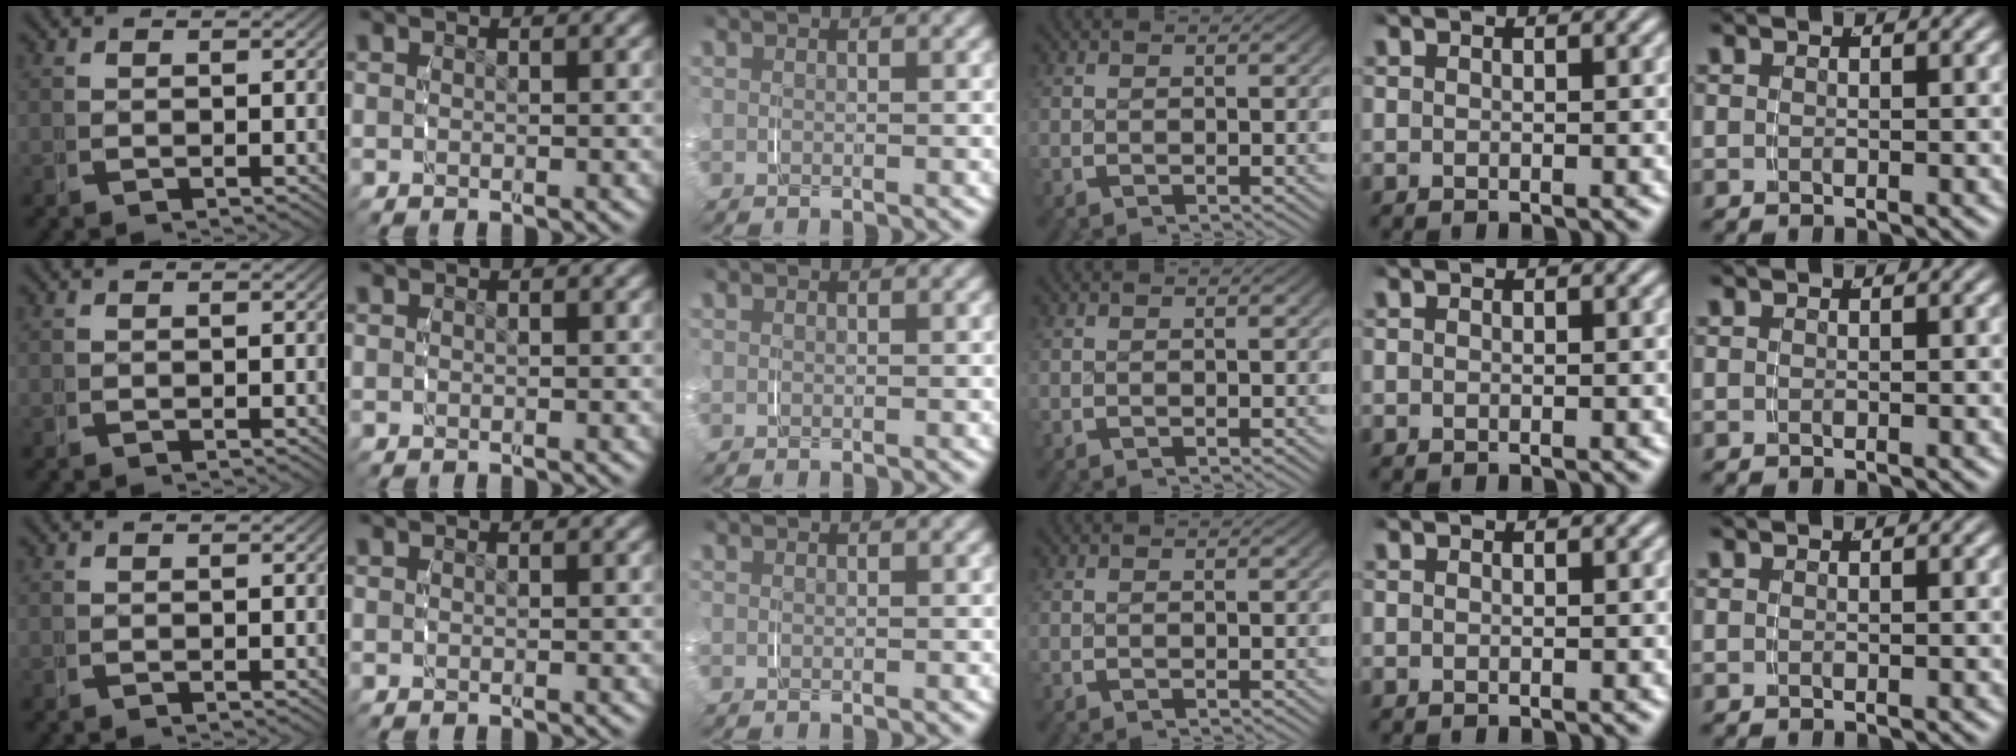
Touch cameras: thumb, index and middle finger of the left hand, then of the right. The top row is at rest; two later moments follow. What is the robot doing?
{"motion": "grasp_and_lifting", "object": "string"}